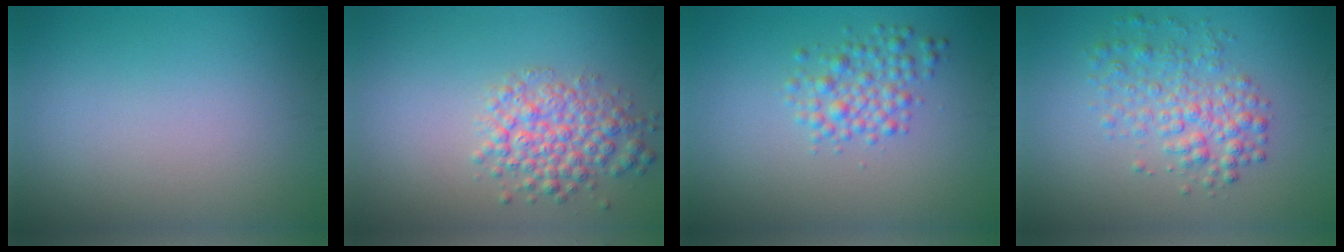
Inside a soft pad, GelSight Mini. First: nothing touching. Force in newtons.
{"total": 4.0, "press": 4.0, "slide": 0.2}
{"total": 2.8, "press": 2.8, "slide": 0.1}
{"total": 3.7, "press": 3.7, "slide": 0.1}